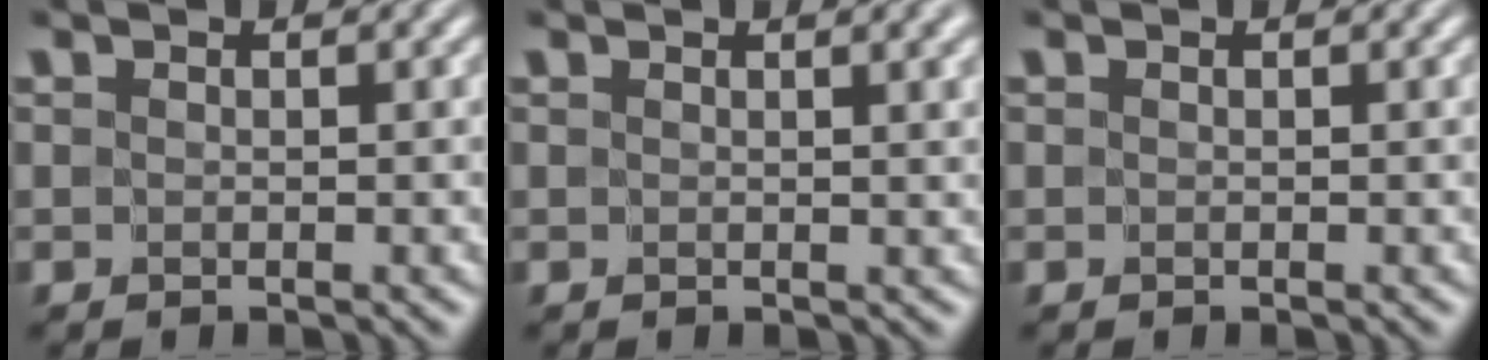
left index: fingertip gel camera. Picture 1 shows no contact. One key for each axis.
{"total": 1.9, "fx": 1.0, "fy": 0.4, "fz": 1.6, "tx": -0.016, "ty": 0.000, "tz": 0.014}
{"total": 0.0}